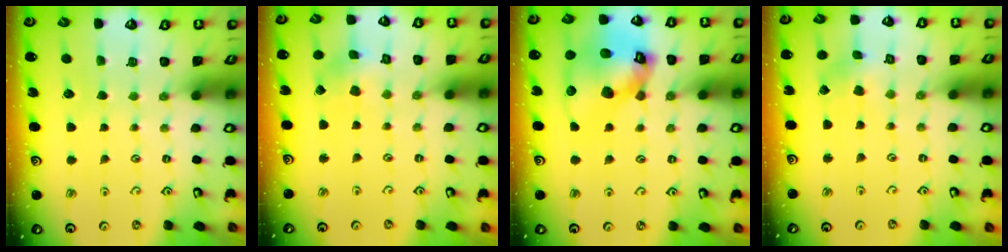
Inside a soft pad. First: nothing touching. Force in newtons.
{"total": 2.2, "press": 2.2, "slide": 0.3}
{"total": 18.3, "press": 18.1, "slide": 2.5}
{"total": 2.3, "press": 2.3, "slide": 0.3}